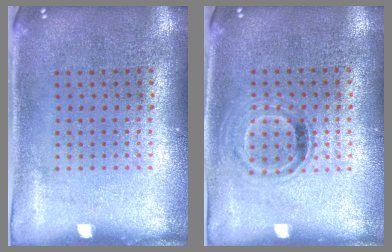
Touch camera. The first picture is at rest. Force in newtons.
{"total": 0.9, "press": 0.8, "slide": 0.4}